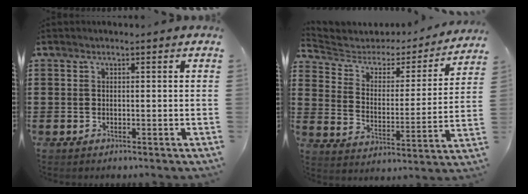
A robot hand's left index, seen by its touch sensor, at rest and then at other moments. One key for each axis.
{"total": 3.5, "fx": 2.6, "fy": 2.3, "fz": 0.7, "tx": -0.040, "ty": -0.018, "tz": 0.035}